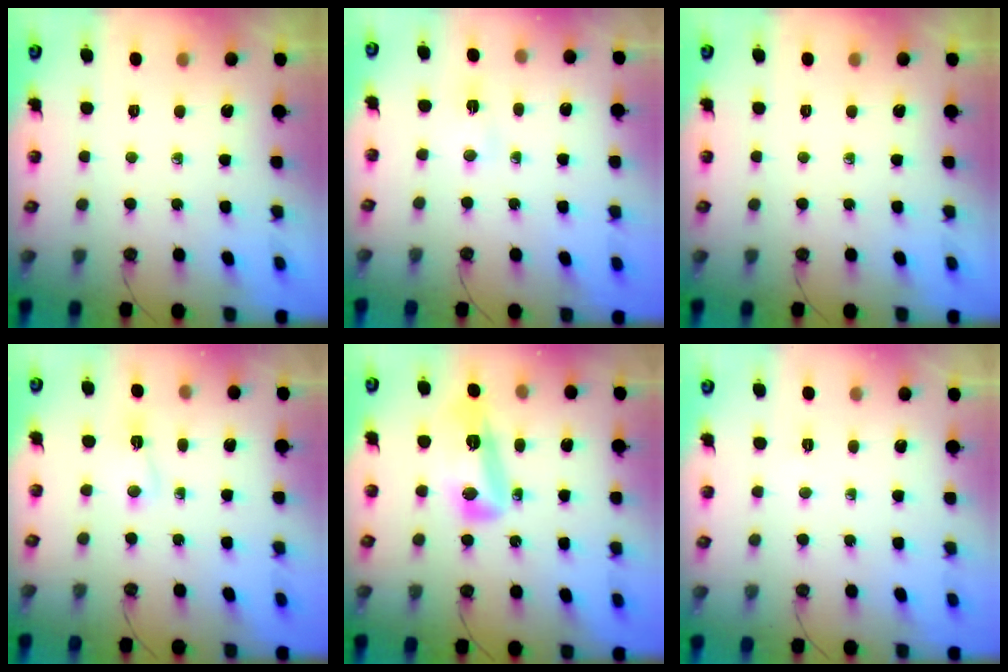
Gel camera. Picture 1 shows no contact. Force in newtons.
{"total": 2.1, "press": 1.6, "slide": 1.3}
{"total": 0.0}
{"total": 2.1, "press": 2.1, "slide": 0.4}
{"total": 11.9, "press": 11.8, "slide": 1.1}
{"total": 5.7, "press": 2.4, "slide": 5.2}